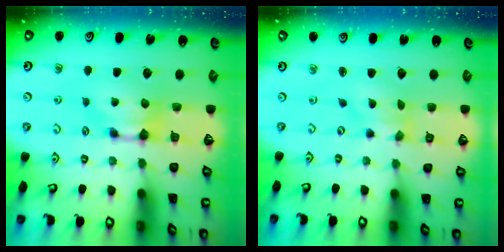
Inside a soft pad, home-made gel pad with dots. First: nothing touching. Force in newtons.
{"total": 2.7, "press": 2.4, "slide": 1.1}